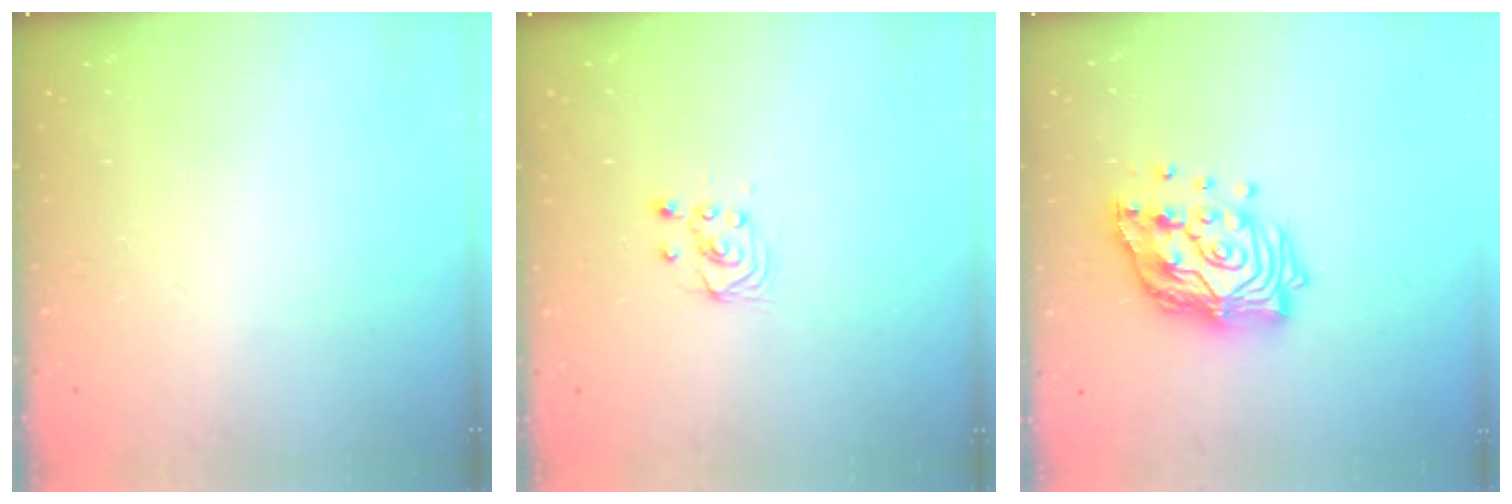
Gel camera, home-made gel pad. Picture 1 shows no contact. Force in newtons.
{"total": 3.1, "press": 2.8, "slide": 1.3}
{"total": 17.0, "press": 16.8, "slide": 2.2}